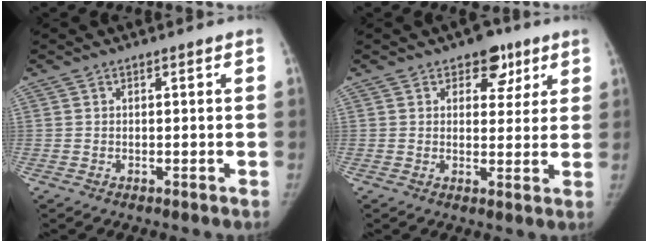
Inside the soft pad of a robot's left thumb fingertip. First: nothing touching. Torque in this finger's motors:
{"motor_torque": [0.45, 0.33, 0.68, -0.25, 0.10]}